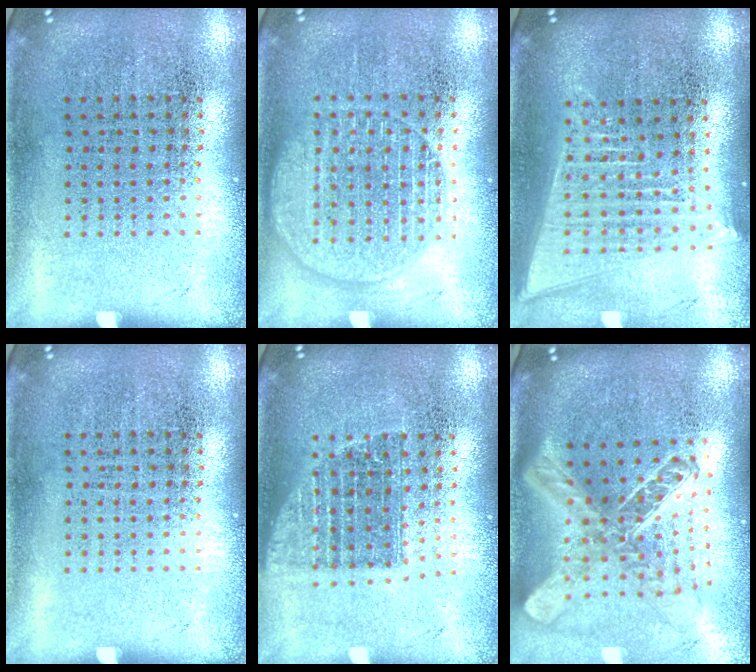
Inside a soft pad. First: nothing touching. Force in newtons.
{"total": 1.7, "press": 1.7, "slide": 0.1}
{"total": 2.1, "press": 1.8, "slide": 1.1}
{"total": 0.0}
{"total": 1.3, "press": 1.1, "slide": 0.8}
{"total": 2.7, "press": 2.0, "slide": 1.8}